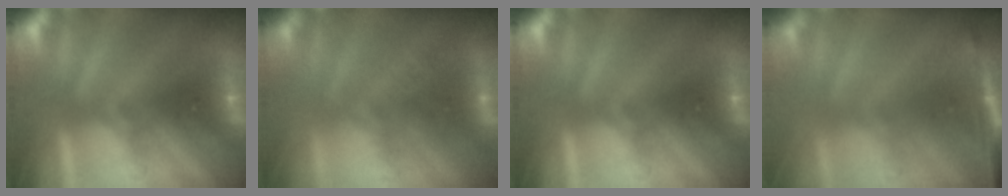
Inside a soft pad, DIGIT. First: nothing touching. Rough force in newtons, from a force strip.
{"total": 2.4}
{"total": 0.0}
{"total": 1.3}